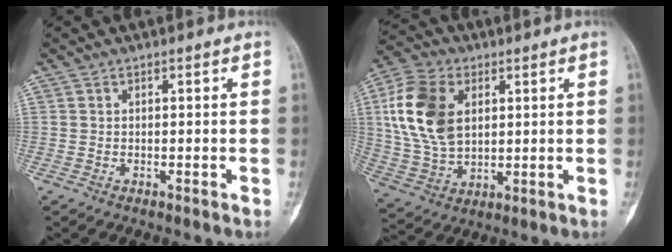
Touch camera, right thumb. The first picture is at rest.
{"total": 15.6, "force": [3.7, 10.1, 11.2], "torque": [-0.218, -0.001, 0.073]}